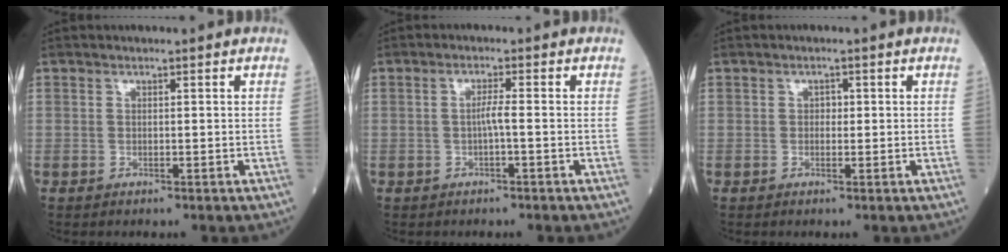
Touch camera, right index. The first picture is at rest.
{"total": 1.9, "force": [-0.4, -0.2, 1.8], "torque": [-0.033, 0.002, -0.005]}
{"total": 1.0, "force": [0.1, 0.7, 0.7], "torque": [-0.008, 0.003, 0.002]}